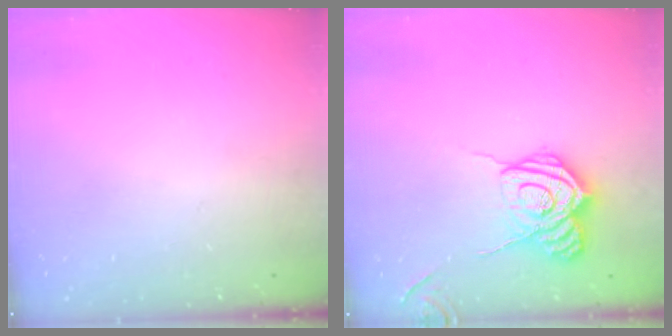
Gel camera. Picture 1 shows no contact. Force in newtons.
{"total": 15.8, "press": 15.8, "slide": 0.8}